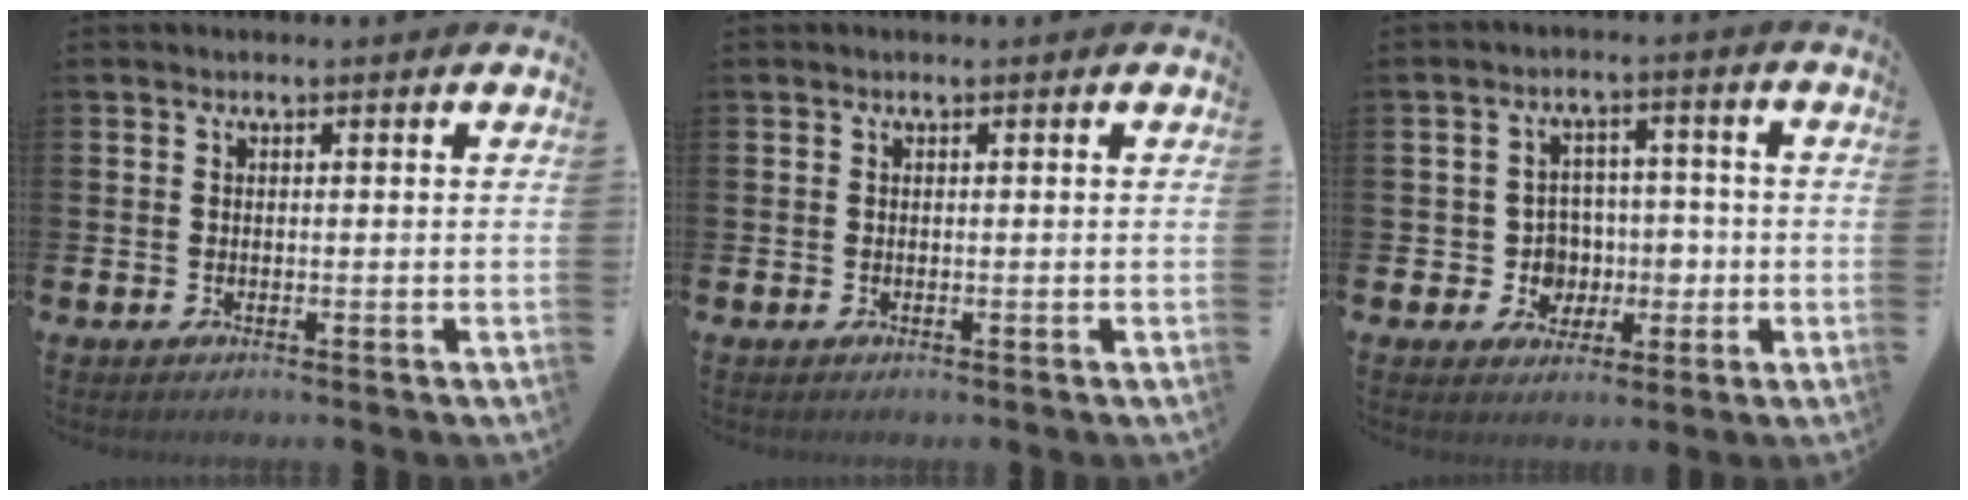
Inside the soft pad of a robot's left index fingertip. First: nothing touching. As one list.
[{"total": 0.0}, {"total": 4.9, "force": [-0.4, 4.8, 0.8], "torque": [-0.026, -0.003, -0.012]}]